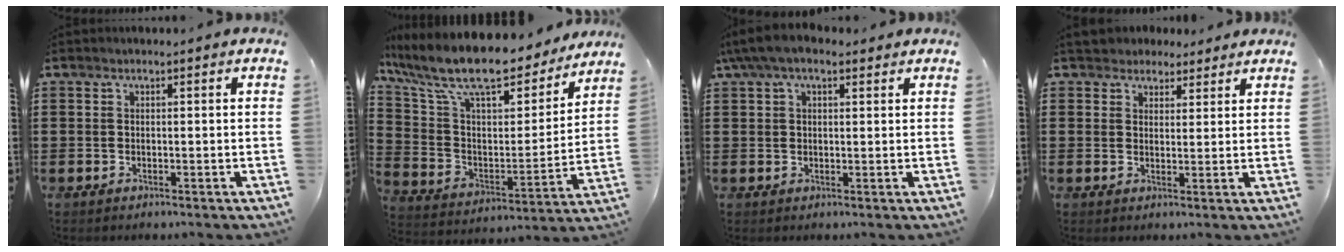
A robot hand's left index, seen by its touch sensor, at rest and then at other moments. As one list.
[{"total": 12.6, "force": [10.3, 2.8, 6.8], "torque": [-0.165, -0.066, 0.176]}, {"total": 5.3, "force": [3.4, 2.2, 3.5], "torque": [-0.076, 0.008, 0.062]}, {"total": 3.6, "force": [2.8, 2.2, -0.4], "torque": [-0.010, 0.005, 0.055]}]